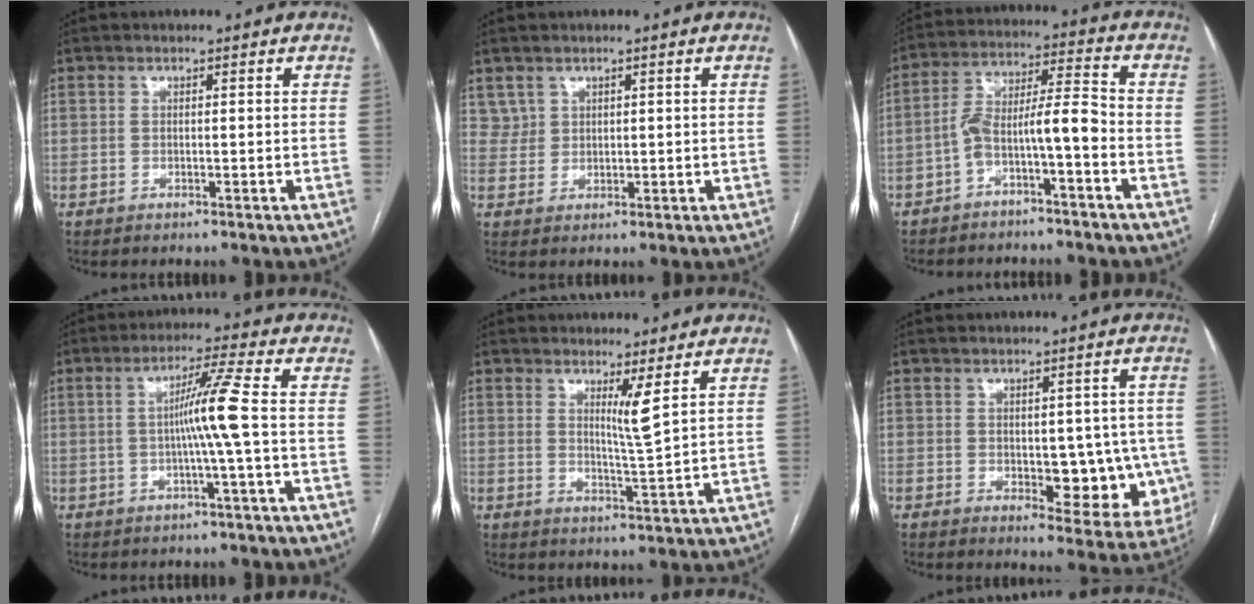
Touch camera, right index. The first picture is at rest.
{"total": 2.6, "force": [1.7, 2.0, 0.0], "torque": [0.008, 0.006, 0.031]}
{"total": 8.0, "force": [-3.4, 1.0, 7.1], "torque": [-0.128, 0.042, -0.058]}
{"total": 6.7, "force": [-0.5, -1.6, 6.5], "torque": [-0.113, 0.009, -0.008]}
{"total": 3.5, "force": [1.8, -0.8, 2.9], "torque": [-0.052, -0.019, 0.034]}
{"total": 9.5, "force": [-1.2, 5.0, 8.0], "torque": [-0.076, 0.006, -0.003]}